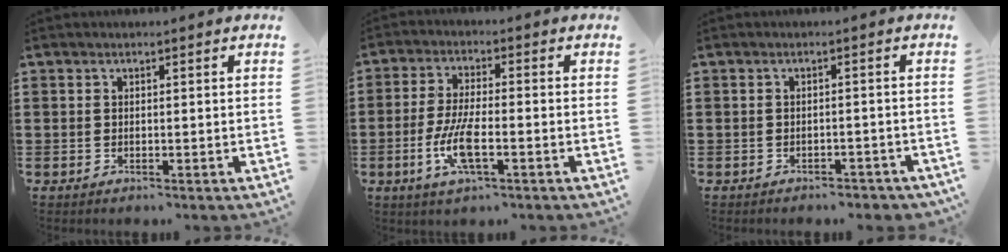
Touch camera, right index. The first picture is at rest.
{"total": 6.9, "force": [-2.3, 1.8, 6.2], "torque": [-0.136, -0.012, -0.046]}
{"total": 1.7, "force": [-1.6, 0.3, 0.2], "torque": [-0.012, -0.003, -0.034]}